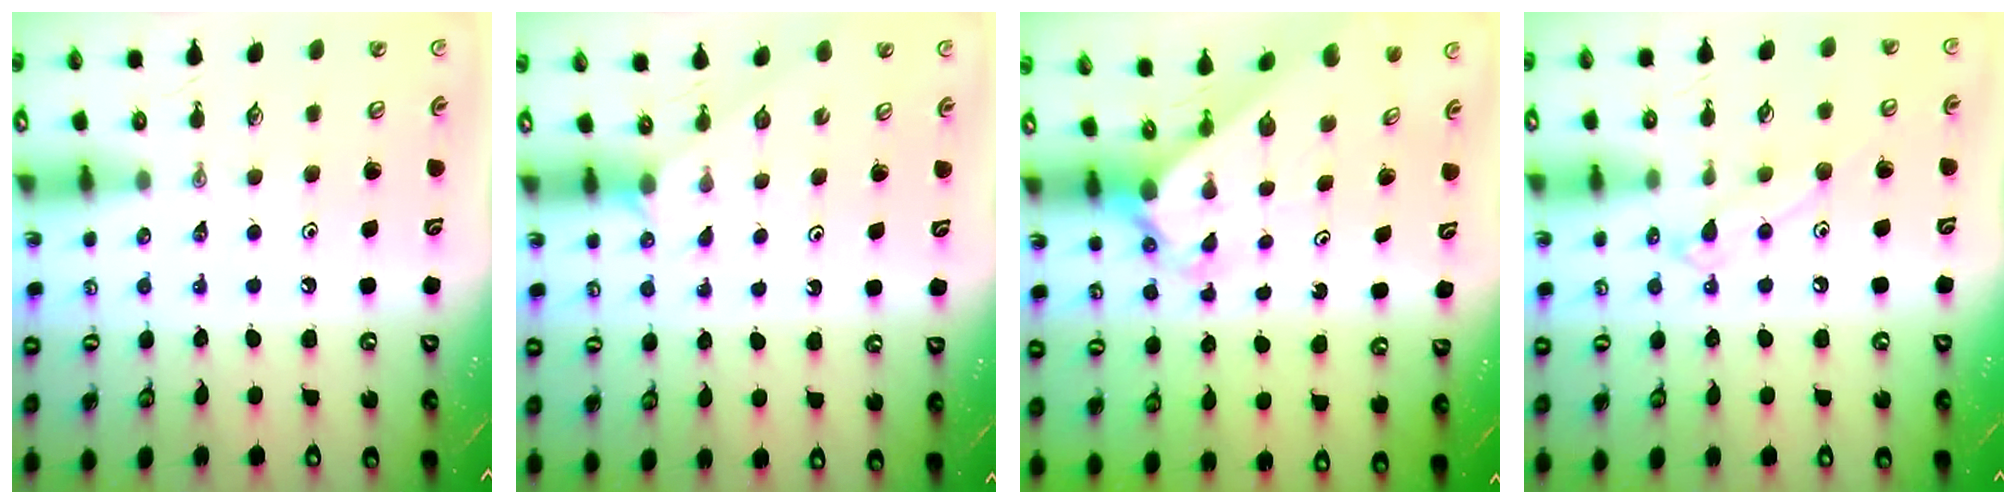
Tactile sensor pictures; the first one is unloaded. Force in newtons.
{"total": 1.9, "press": 1.9, "slide": 0.3}
{"total": 2.4, "press": 2.4, "slide": 0.2}
{"total": 9.1, "press": 9.1, "slide": 0.7}